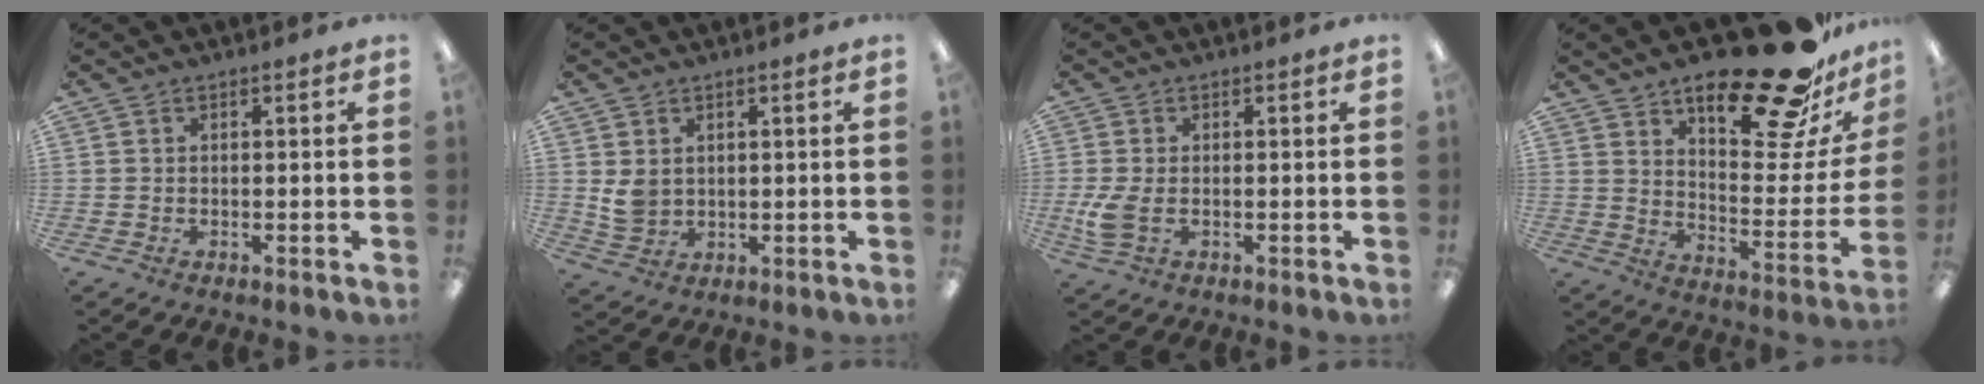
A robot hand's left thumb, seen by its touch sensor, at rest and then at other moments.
{"total": 3.8, "force": [1.4, 2.9, 2.0], "torque": [-0.032, -0.001, 0.027]}
{"total": 5.6, "force": [-0.5, 3.3, 4.6], "torque": [-0.096, -0.003, -0.010]}
{"total": 24.9, "force": [19.2, 7.5, 14.0], "torque": [-0.182, -0.137, 0.311]}